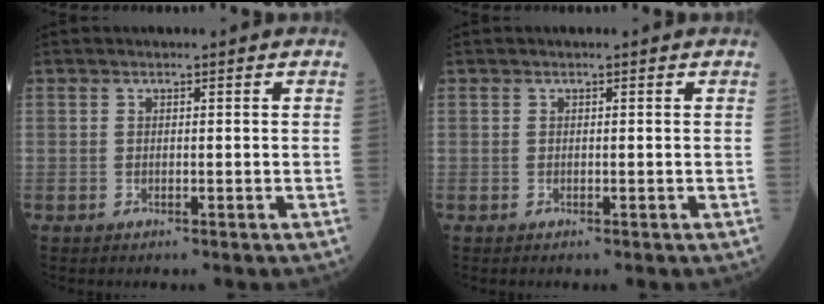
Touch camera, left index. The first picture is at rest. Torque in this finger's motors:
{"motor_torque": [0.00, 0.00, 0.00, 0.00]}